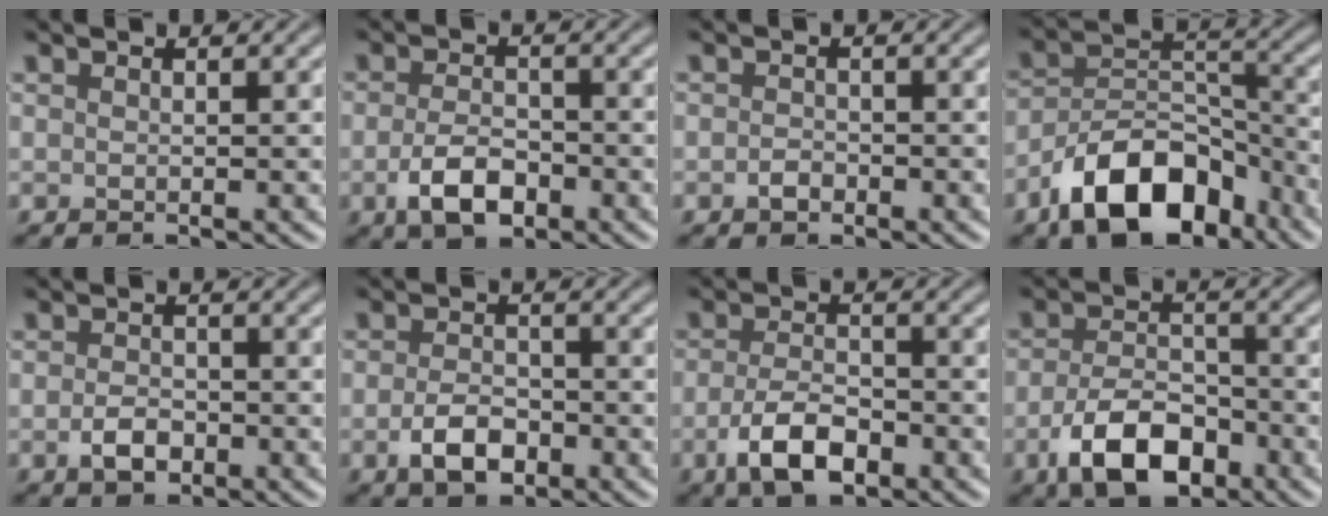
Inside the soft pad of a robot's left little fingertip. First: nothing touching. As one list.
[{"total": 4.2, "force": [-1.9, 2.3, 2.9], "torque": [-0.059, -0.002, -0.039]}, {"total": 1.1, "force": [-0.7, 0.7, 0.6], "torque": [-0.010, 0.000, -0.017]}, {"total": 9.9, "force": [-6.3, 5.2, 5.6], "torque": [-0.091, 0.004, -0.118]}, {"total": 2.5, "force": [-1.0, 1.6, 1.7], "torque": [-0.030, -0.001, -0.024]}, {"total": 3.7, "force": [-1.6, 2.2, 2.4], "torque": [-0.048, -0.002, -0.035]}, {"total": 4.8, "force": [-2.4, 2.2, 3.5], "torque": [-0.072, -0.004, -0.049]}, {"total": 6.6, "force": [-3.3, 3.6, 4.4], "torque": [-0.081, -0.007, -0.061]}]